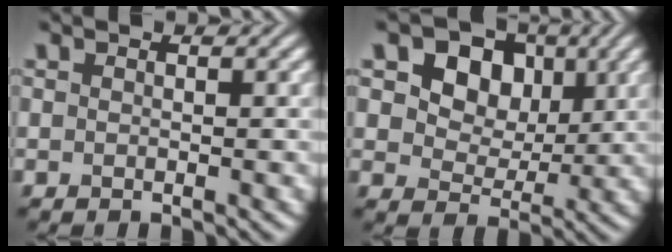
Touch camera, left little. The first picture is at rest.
{"total": 9.1, "force": [3.8, 6.8, 4.8], "torque": [-0.097, 0.006, 0.057]}